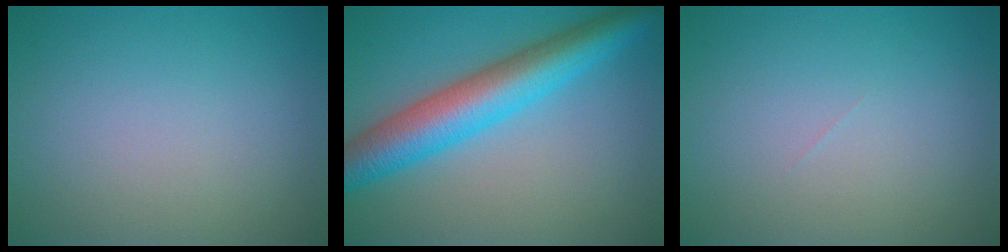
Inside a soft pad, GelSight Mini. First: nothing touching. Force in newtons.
{"total": 7.7, "press": 7.7, "slide": 0.2}
{"total": 0.0}